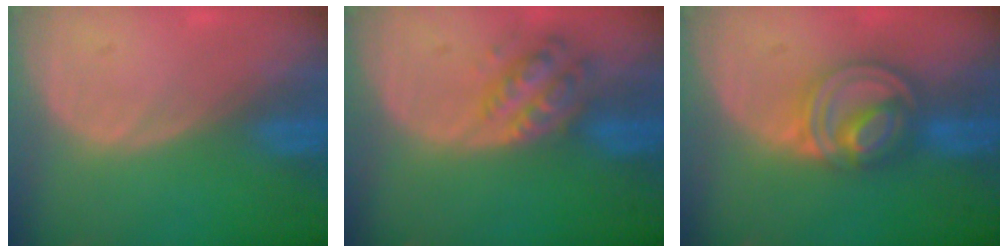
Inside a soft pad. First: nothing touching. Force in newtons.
{"total": 6.0, "press": 5.4, "slide": 2.6}
{"total": 8.0, "press": 6.9, "slide": 4.0}